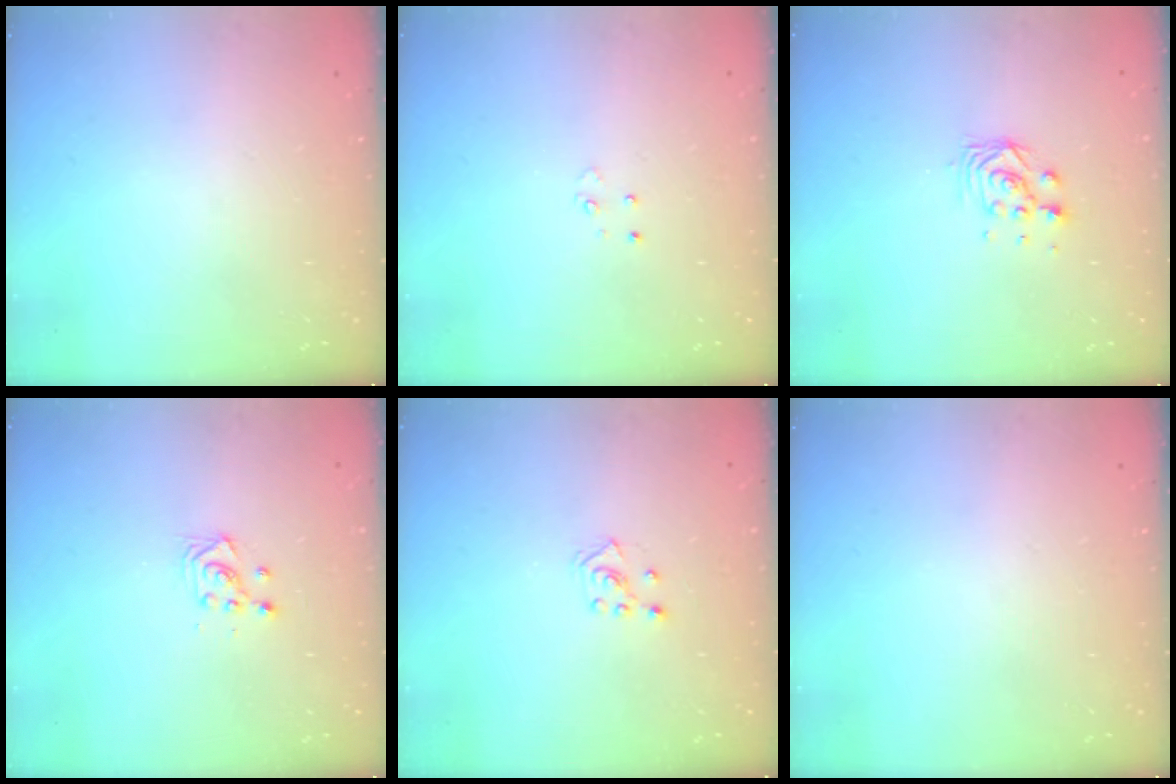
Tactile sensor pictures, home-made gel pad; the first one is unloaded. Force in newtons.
{"total": 3.0, "press": 3.0, "slide": 0.4}
{"total": 4.2, "press": 4.2, "slide": 0.3}
{"total": 3.0, "press": 2.9, "slide": 0.8}
{"total": 2.8, "press": 2.7, "slide": 0.5}
{"total": 0.0}